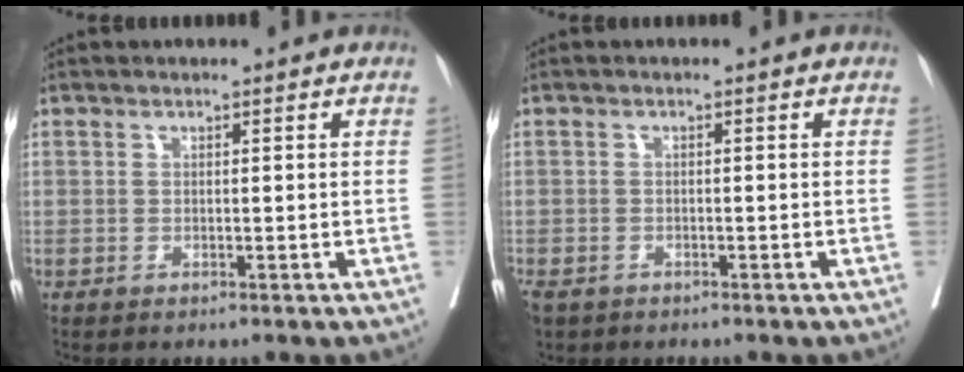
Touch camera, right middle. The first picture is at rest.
{"total": 3.7, "force": [-2.7, 1.8, 1.8], "torque": [-0.046, -0.005, -0.038]}